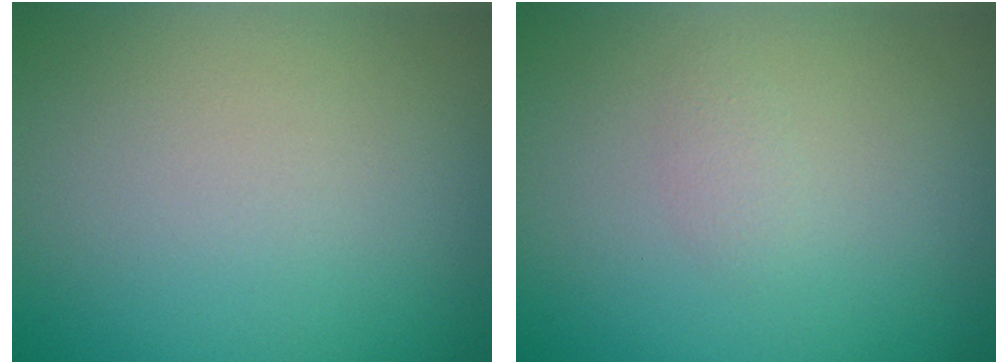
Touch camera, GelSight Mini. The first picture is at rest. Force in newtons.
{"total": 0.8, "press": 0.8, "slide": 0.0}